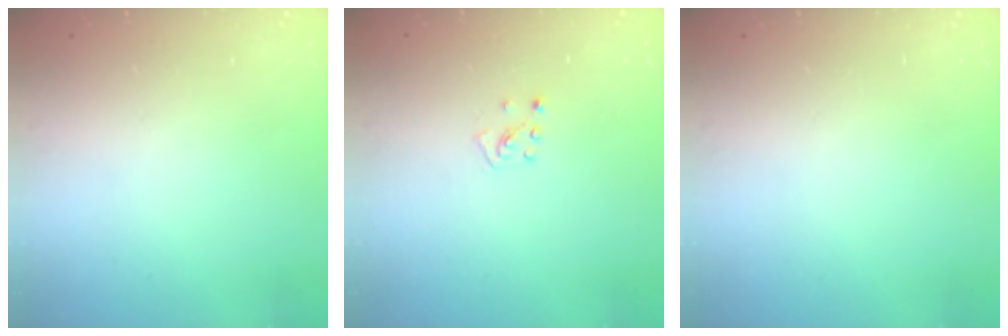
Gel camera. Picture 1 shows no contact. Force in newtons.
{"total": 3.6, "press": 3.6, "slide": 0.4}
{"total": 0.0}